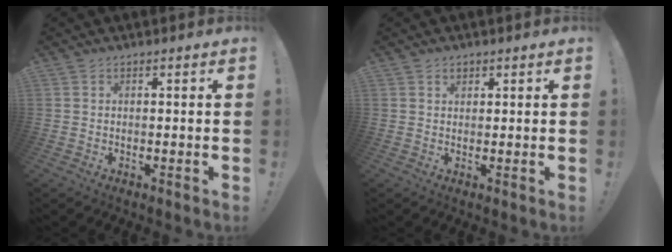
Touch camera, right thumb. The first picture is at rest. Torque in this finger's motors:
{"motor_torque": [0.20, 0.49, 0.25, -0.19, 0.00]}